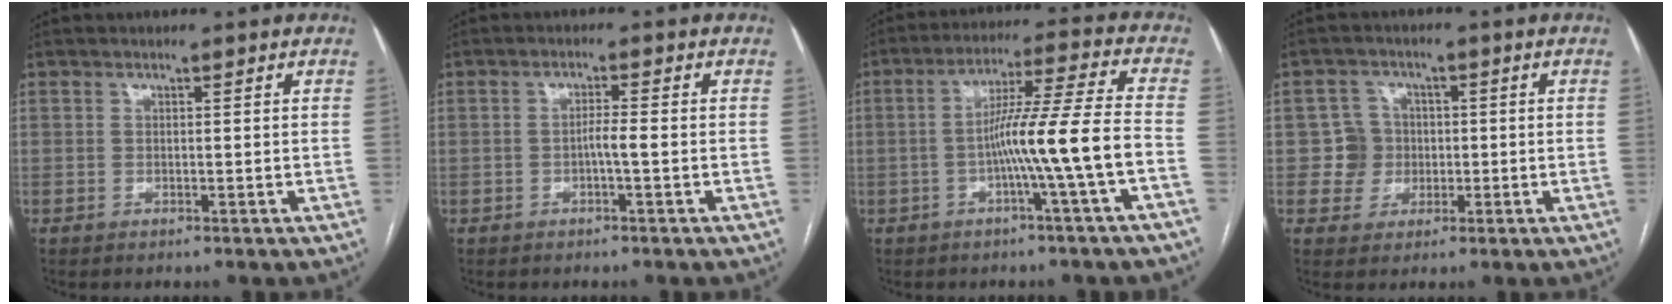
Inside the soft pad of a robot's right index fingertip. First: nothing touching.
{"total": 2.1, "force": [-0.6, -0.1, 2.1], "torque": [-0.033, 0.003, -0.012]}
{"total": 10.9, "force": [-3.3, -1.7, 10.3], "torque": [-0.176, 0.014, -0.055]}
{"total": 4.8, "force": [-0.3, 4.8, 0.4], "torque": [0.003, 0.017, -0.001]}